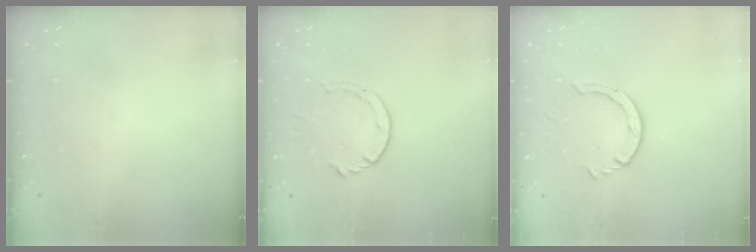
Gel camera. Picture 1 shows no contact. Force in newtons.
{"total": 3.5, "press": 3.5, "slide": 0.4}
{"total": 2.3, "press": 2.3, "slide": 0.2}